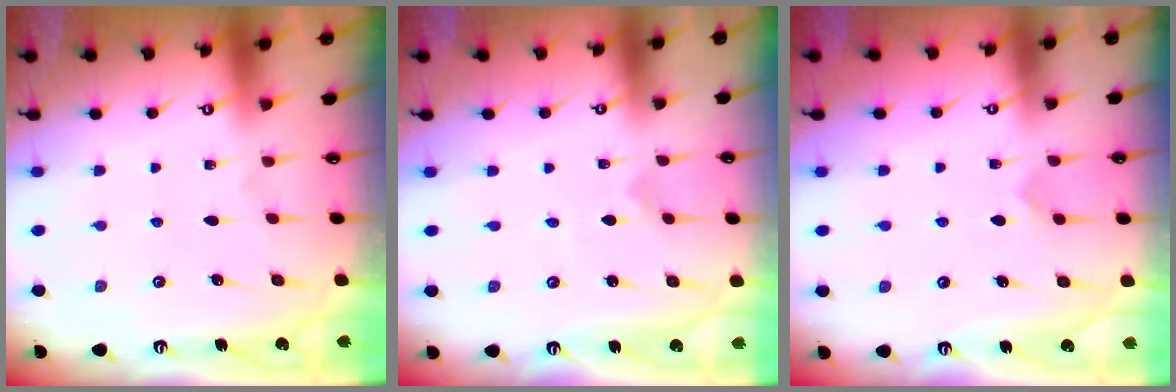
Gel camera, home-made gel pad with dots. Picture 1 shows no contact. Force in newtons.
{"total": 0.0}
{"total": 4.2, "press": 4.2, "slide": 0.4}